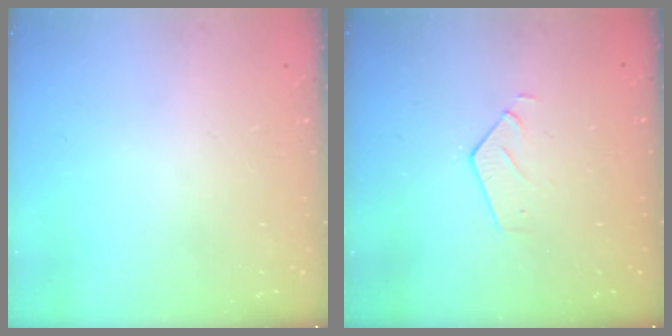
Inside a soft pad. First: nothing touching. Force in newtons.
{"total": 2.6, "press": 2.6, "slide": 0.2}